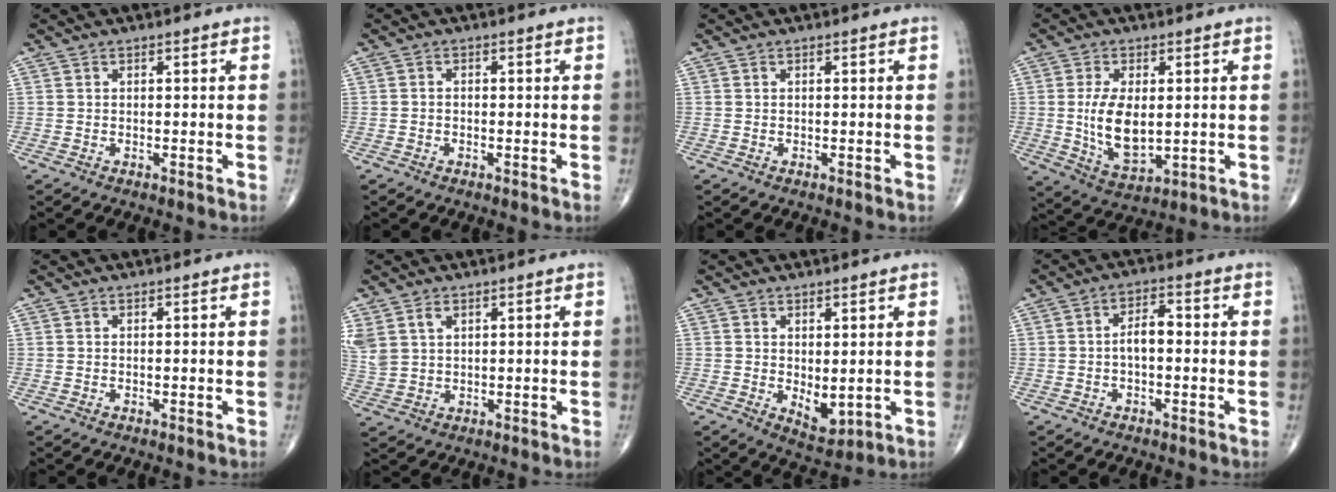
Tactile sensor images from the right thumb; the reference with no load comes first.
{"total": 0.7, "force": [-0.3, 0.5, 0.4], "torque": [-0.005, 0.002, -0.008]}
{"total": 0.0}
{"total": 10.2, "force": [0.3, 5.3, 8.7], "torque": [-0.158, -0.018, 0.020]}
{"total": 0.0}
{"total": 7.1, "force": [3.2, 4.8, 4.1], "torque": [-0.102, 0.001, 0.077]}
{"total": 4.8, "force": [-0.1, 2.6, 4.1], "torque": [-0.051, -0.014, 0.012]}
{"total": 4.3, "force": [-0.5, 2.2, 3.6], "torque": [-0.055, 0.019, -0.014]}